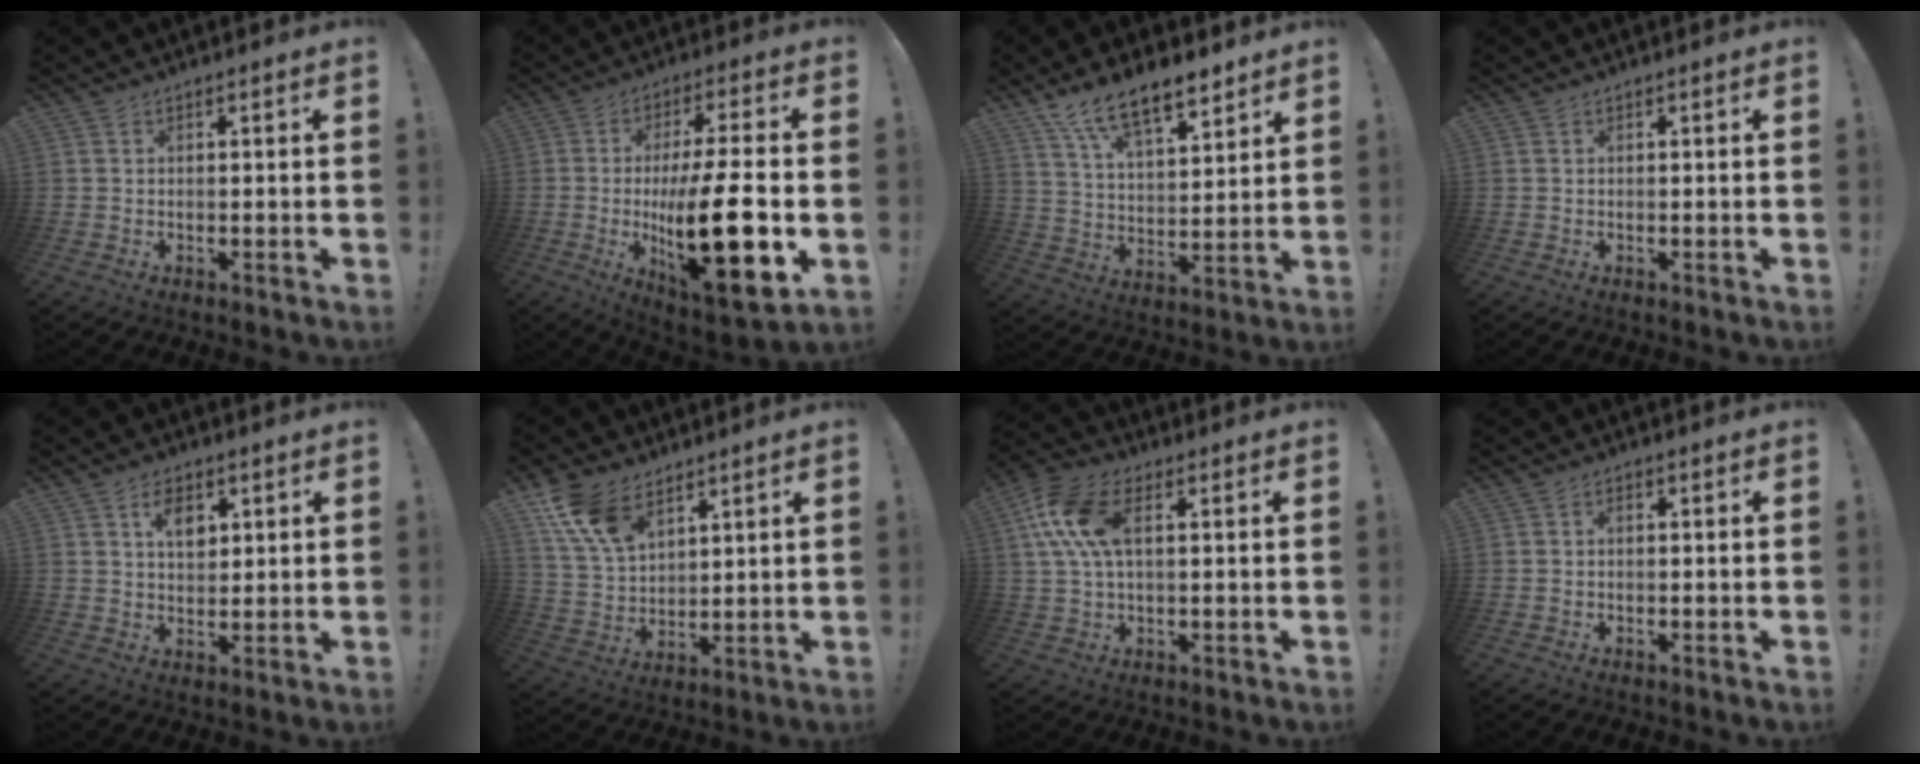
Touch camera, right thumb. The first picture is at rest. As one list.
[{"total": 23.8, "force": [-3.3, 7.5, 22.4], "torque": [-0.381, -0.006, -0.050]}, {"total": 13.2, "force": [9.8, 4.8, 7.5], "torque": [-0.131, -0.059, 0.176]}, {"total": 0.0}, {"total": 6.8, "force": [2.9, 4.3, 4.3], "torque": [-0.059, -0.008, 0.047]}, {"total": 12.8, "force": [8.1, 7.3, 6.8], "torque": [-0.137, -0.036, 0.158]}, {"total": 13.0, "force": [3.7, 7.3, 10.1], "torque": [-0.214, 0.004, 0.073]}, {"total": 1.0, "force": [-0.5, 0.6, 0.6], "torque": [-0.010, 0.004, -0.010]}]